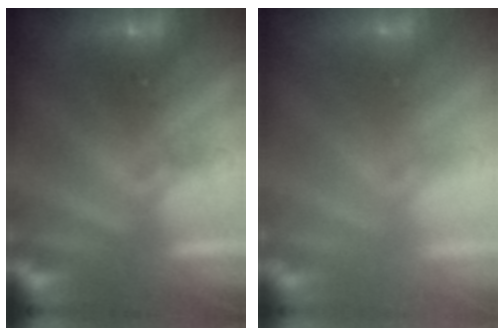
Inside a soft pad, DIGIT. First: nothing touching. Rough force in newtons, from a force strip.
{"total": 2.4}